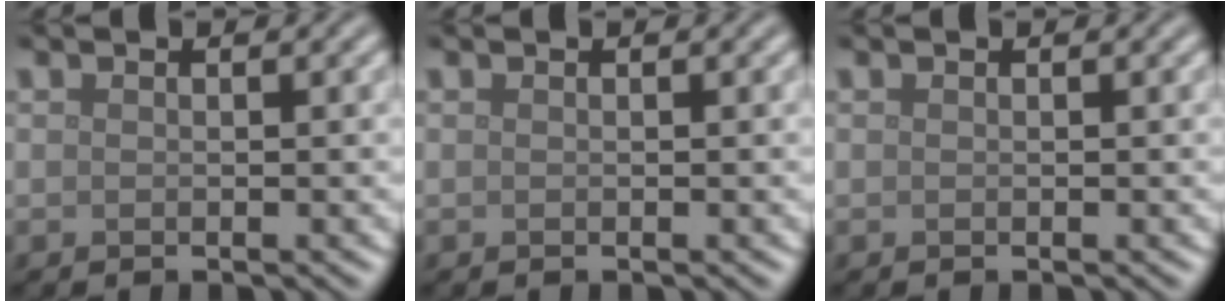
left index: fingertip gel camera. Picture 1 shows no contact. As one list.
[{"total": 0.0}, {"total": 0.0}]